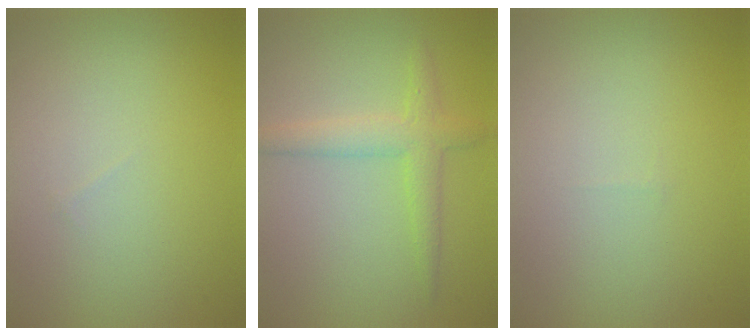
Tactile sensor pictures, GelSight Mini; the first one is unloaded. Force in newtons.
{"total": 2.9, "press": 2.9, "slide": 0.1}
{"total": 0.0}